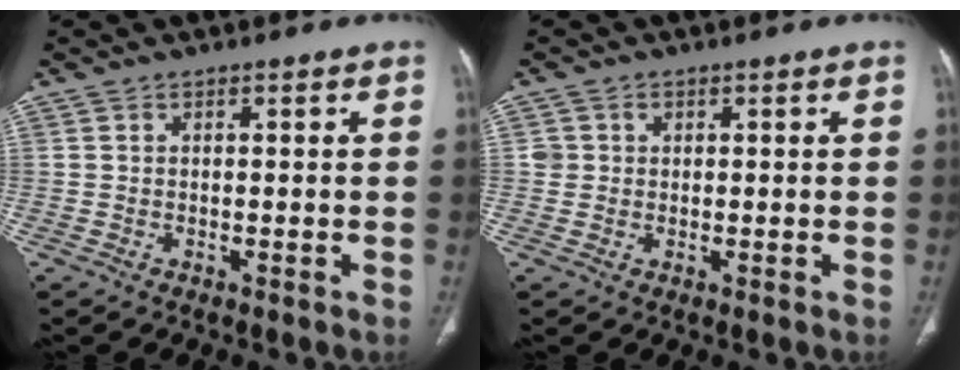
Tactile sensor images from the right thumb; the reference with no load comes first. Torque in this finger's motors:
{"motor_torque": [0.04, -0.12, 0.27, 0.49, -0.02]}